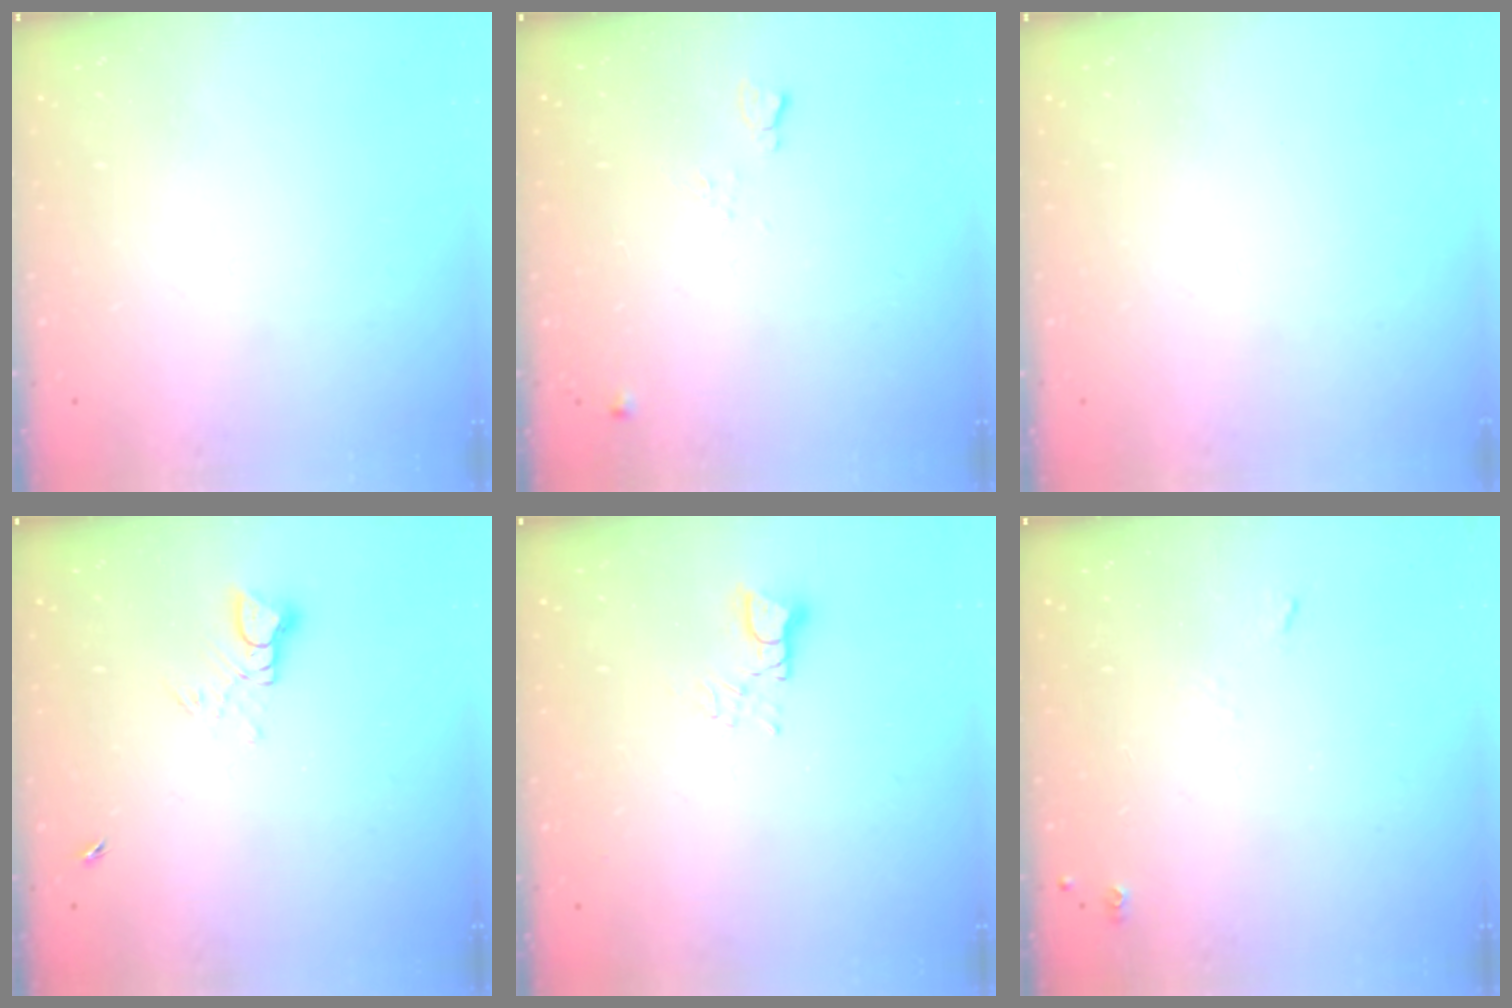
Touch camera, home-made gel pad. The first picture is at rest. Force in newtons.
{"total": 5.2, "press": 5.1, "slide": 1.2}
{"total": 0.0}
{"total": 3.8, "press": 3.8, "slide": 0.3}
{"total": 3.4, "press": 3.3, "slide": 0.3}
{"total": 4.3, "press": 4.2, "slide": 0.6}